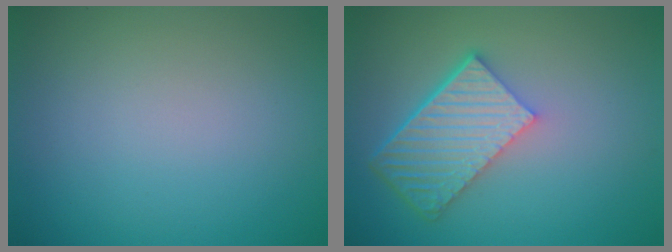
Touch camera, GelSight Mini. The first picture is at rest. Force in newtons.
{"total": 6.2, "press": 4.3, "slide": 4.5}